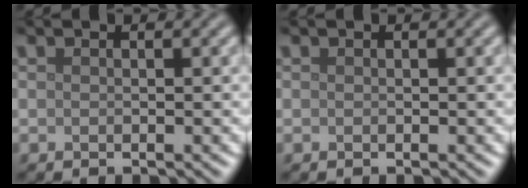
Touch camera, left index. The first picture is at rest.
{"total": 0.0}